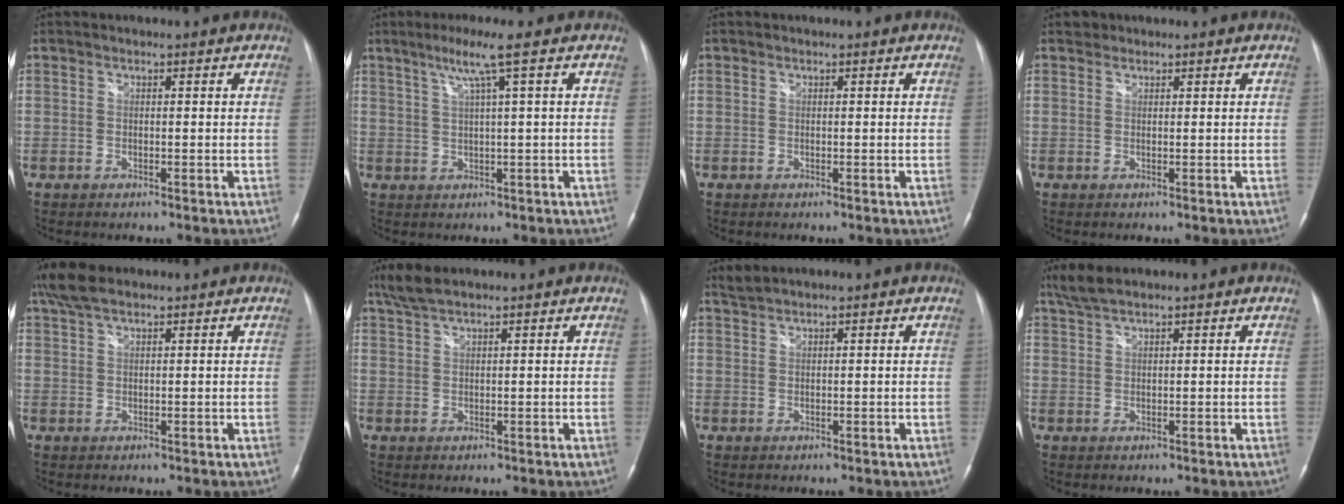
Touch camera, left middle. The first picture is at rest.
{"total": 5.0, "force": [2.4, -1.3, 4.2], "torque": [-0.084, 0.002, 0.048]}
{"total": 0.0}
{"total": 0.9, "force": [0.7, 0.5, -0.1], "torque": [0.001, 0.003, 0.010]}
{"total": 4.7, "force": [3.6, 1.4, 2.6], "torque": [-0.066, 0.022, 0.074]}
{"total": 3.4, "force": [2.9, 0.4, 1.8], "torque": [-0.047, 0.012, 0.064]}
{"total": 1.4, "force": [1.4, -0.2, 0.1], "torque": [-0.007, 0.010, 0.035]}
{"total": 3.2, "force": [2.8, 0.4, 1.6], "torque": [-0.044, 0.012, 0.061]}